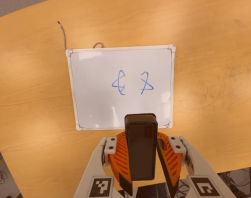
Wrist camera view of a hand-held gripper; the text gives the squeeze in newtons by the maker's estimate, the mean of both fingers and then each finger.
{"total": 8.2, "left": 8.4, "right": 8.0}